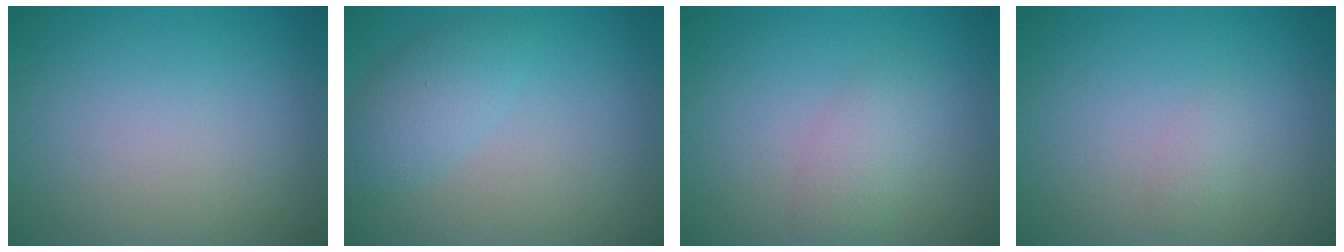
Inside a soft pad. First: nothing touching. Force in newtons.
{"total": 2.8, "press": 2.8, "slide": 0.1}
{"total": 2.2, "press": 2.2, "slide": 0.2}
{"total": 0.8, "press": 0.8, "slide": 0.0}